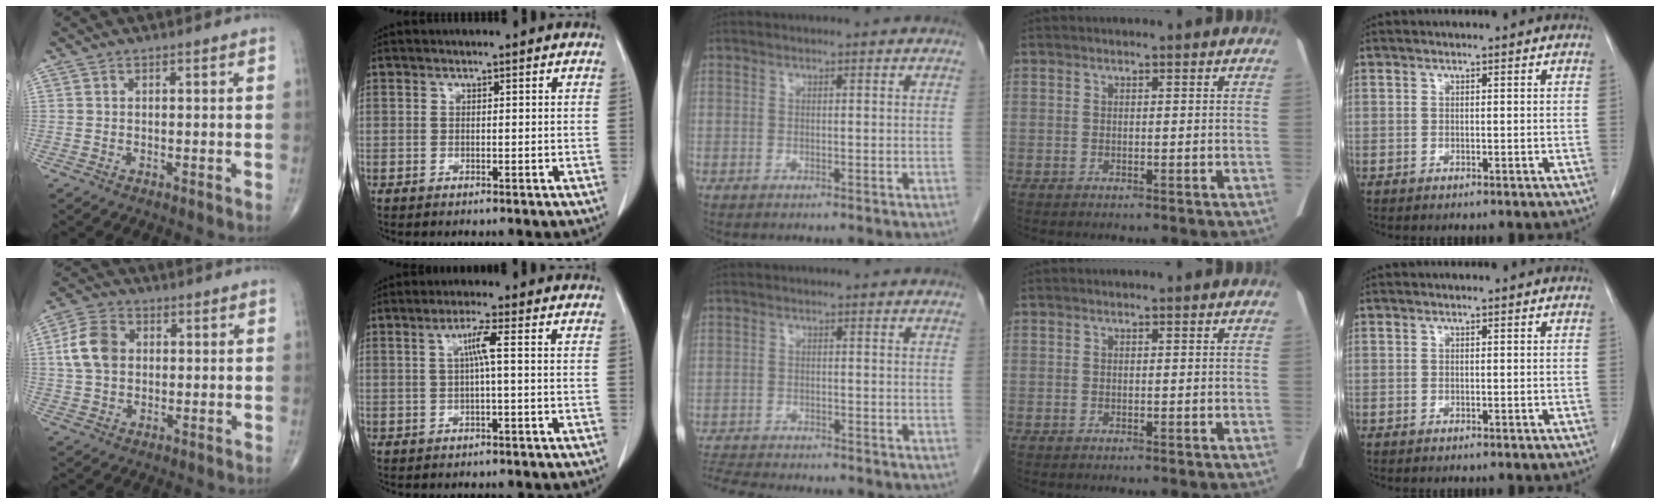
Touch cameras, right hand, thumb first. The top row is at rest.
{"thumb": {"total": 8.5, "force": [1.2, 6.3, 5.6], "torque": [-0.098, 0.011, 0.019]}, "index": {"total": 3.2, "force": [0.4, -0.4, 3.2], "torque": [-0.062, 0.006, 0.007]}, "middle": {"total": 8.3, "force": [-7.7, 0.9, 3.0], "torque": [-0.052, -0.011, -0.122]}}